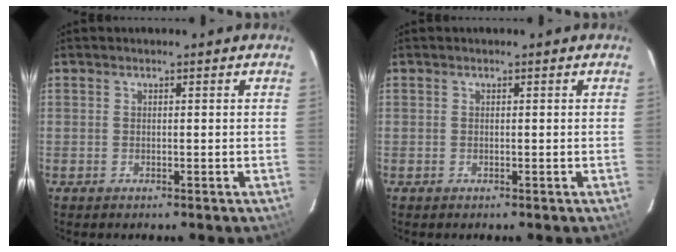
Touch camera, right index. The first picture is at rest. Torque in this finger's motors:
{"motor_torque": [0.02, 0.02, 0.03, 0.00]}